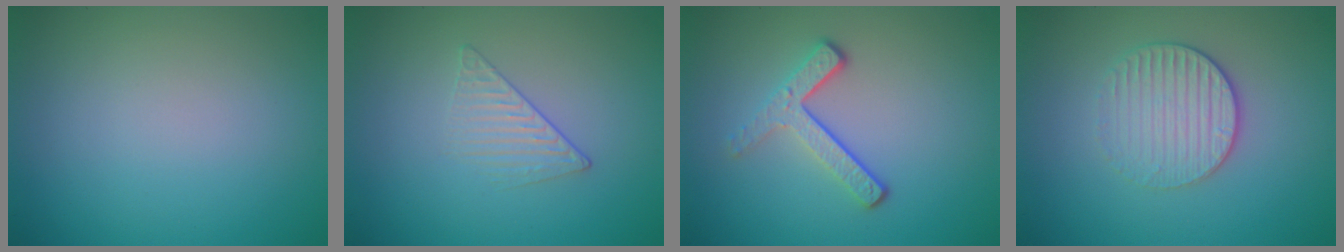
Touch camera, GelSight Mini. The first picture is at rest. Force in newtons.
{"total": 1.5, "press": 0.7, "slide": 1.3}
{"total": 3.2, "press": 2.3, "slide": 2.2}
{"total": 3.1, "press": 2.7, "slide": 1.5}